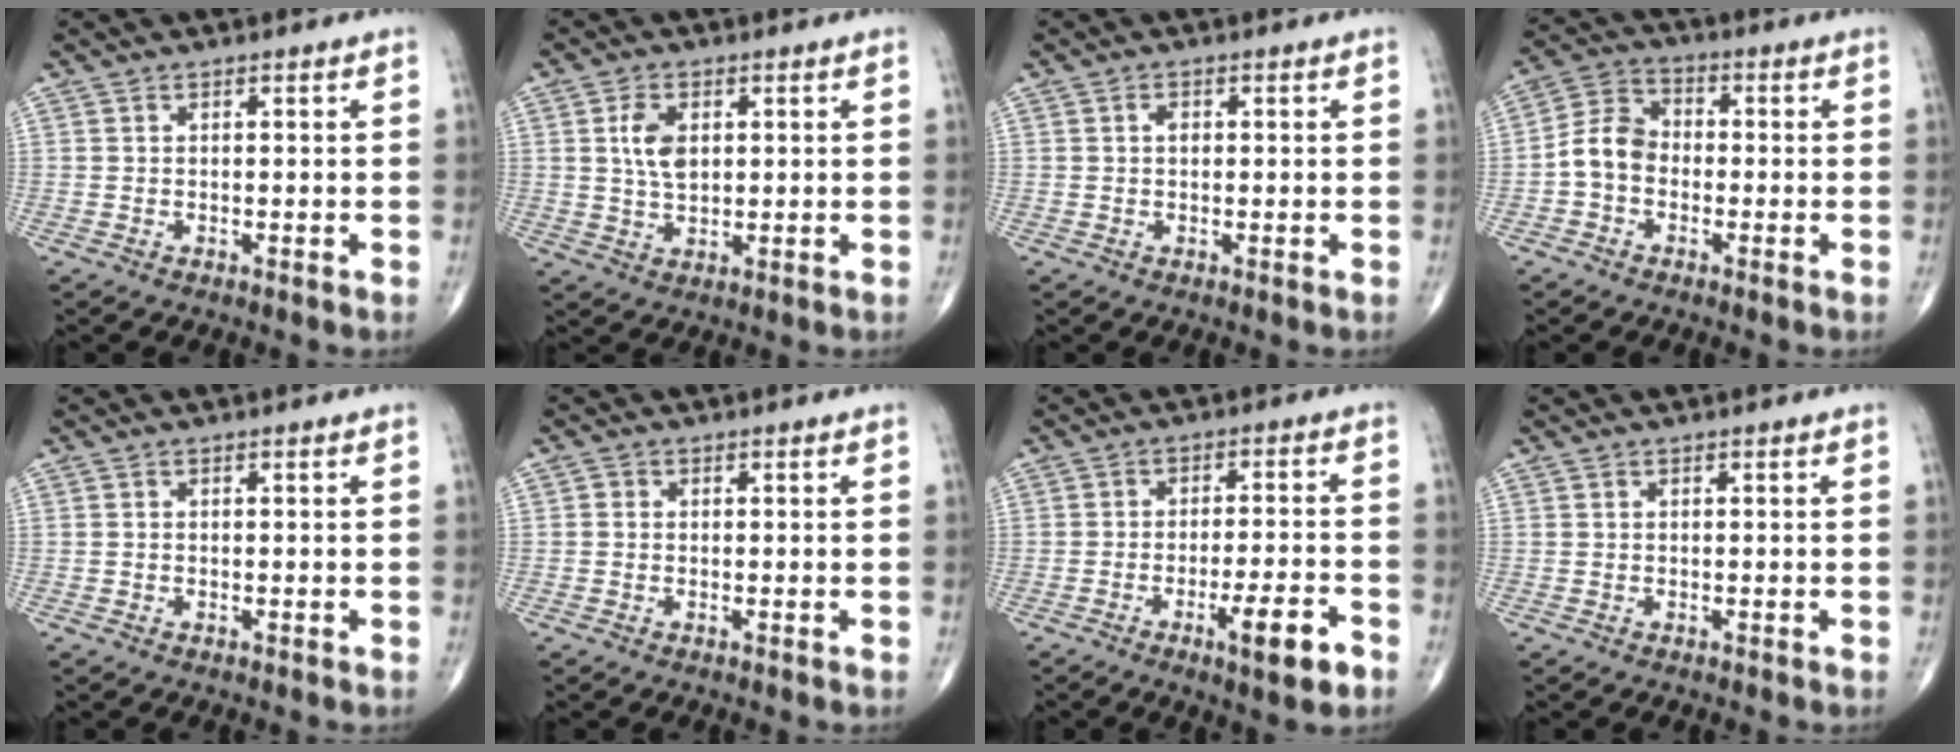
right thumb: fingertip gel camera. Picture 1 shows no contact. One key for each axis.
{"total": 5.7, "fx": 1.3, "fy": 3.5, "fz": 4.4, "tx": -0.078, "ty": -0.006, "tz": 0.024}
{"total": 1.4, "fx": 0.2, "fy": 1.0, "fz": 1.0, "tx": -0.011, "ty": 0.002, "tz": -0.001}
{"total": 7.1, "fx": -1.6, "fy": 5.4, "fz": 4.2, "tx": -0.067, "ty": 0.030, "tz": -0.047}
{"total": 0.0}
{"total": 0.8, "fx": -0.1, "fy": 0.7, "fz": 0.3, "tx": -0.001, "ty": 0.002, "tz": -0.005}
{"total": 8.6, "fx": -4.3, "fy": 1.7, "fz": 7.3, "tx": -0.114, "ty": 0.018, "tz": -0.060}
{"total": 0.0}